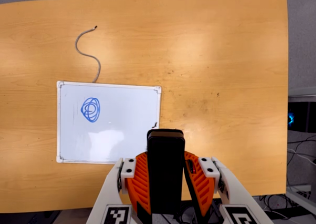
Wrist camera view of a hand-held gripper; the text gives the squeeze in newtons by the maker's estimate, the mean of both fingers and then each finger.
{"total": 6.9, "left": 5.0, "right": 8.8}